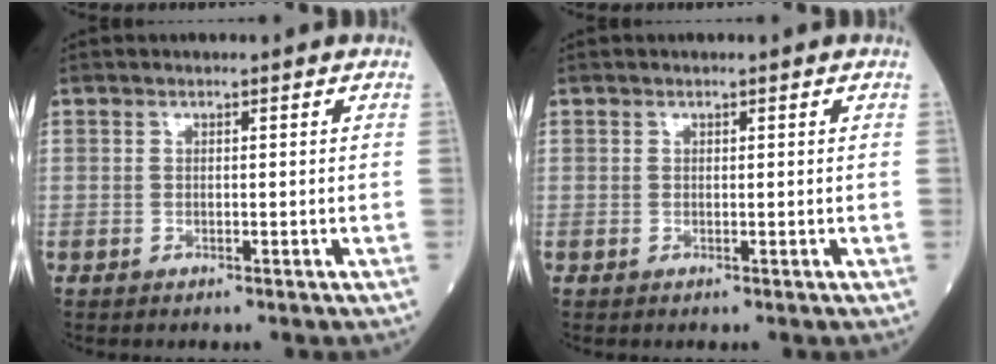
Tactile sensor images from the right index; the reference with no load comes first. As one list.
[{"total": 0.0}]